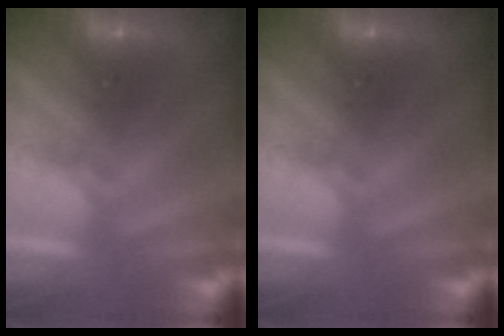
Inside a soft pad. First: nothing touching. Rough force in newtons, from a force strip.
{"total": 0.0}